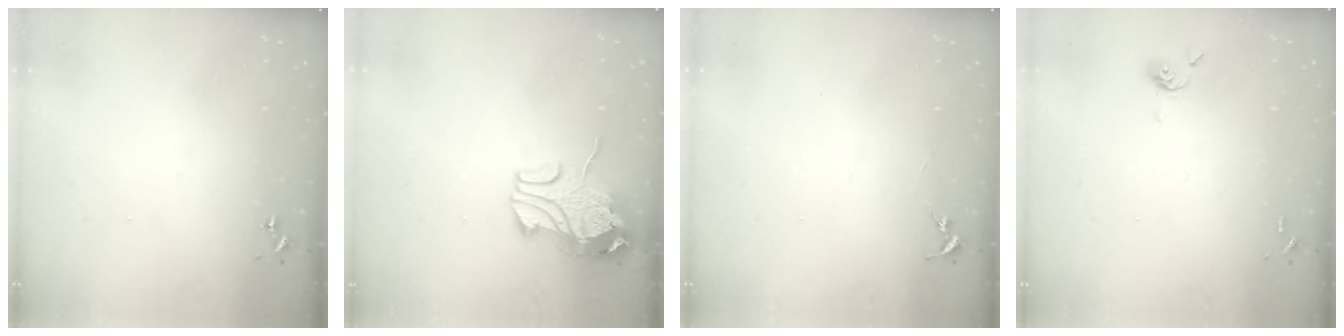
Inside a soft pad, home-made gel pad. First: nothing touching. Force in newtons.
{"total": 11.3, "press": 11.2, "slide": 1.8}
{"total": 0.0}
{"total": 4.1, "press": 4.0, "slide": 0.7}